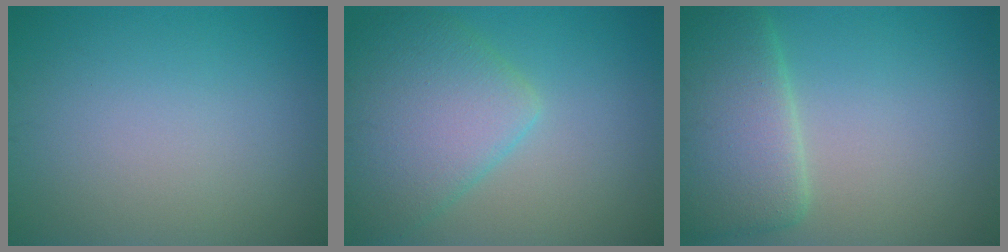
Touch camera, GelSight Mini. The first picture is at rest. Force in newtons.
{"total": 6.6, "press": 6.6, "slide": 0.4}
{"total": 6.9, "press": 6.9, "slide": 0.2}